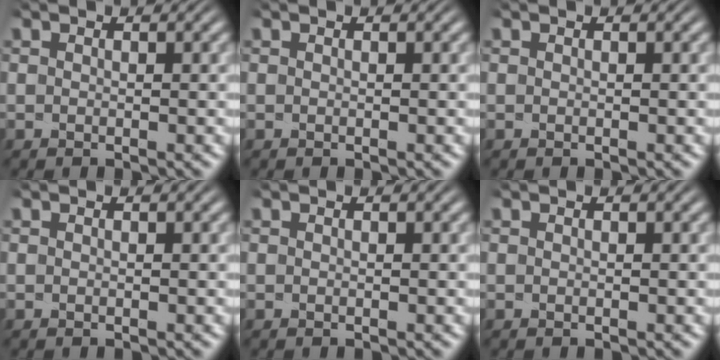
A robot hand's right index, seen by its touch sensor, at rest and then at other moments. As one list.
[{"total": 0.0}, {"total": 0.0}, {"total": 0.0}, {"total": 0.0}, {"total": 0.0}]